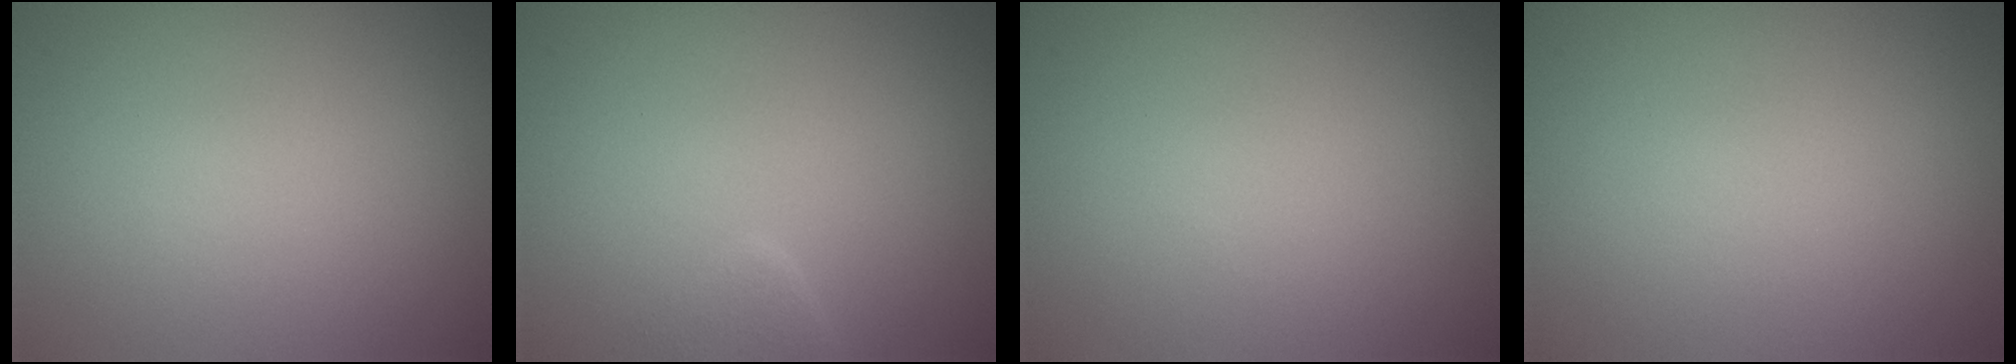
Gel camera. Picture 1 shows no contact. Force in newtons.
{"total": 1.9, "press": 1.9, "slide": 0.1}
{"total": 0.0}
{"total": 0.0}